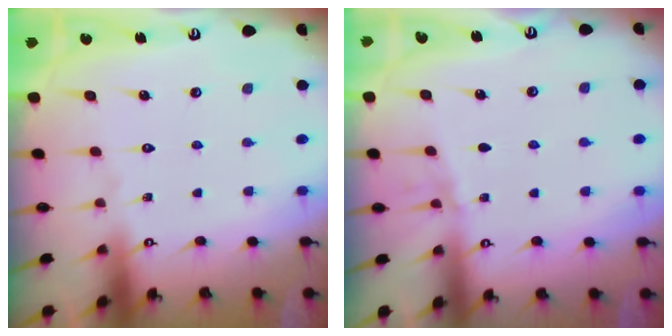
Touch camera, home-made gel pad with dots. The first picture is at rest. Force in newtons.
{"total": 2.1, "press": 2.1, "slide": 0.2}